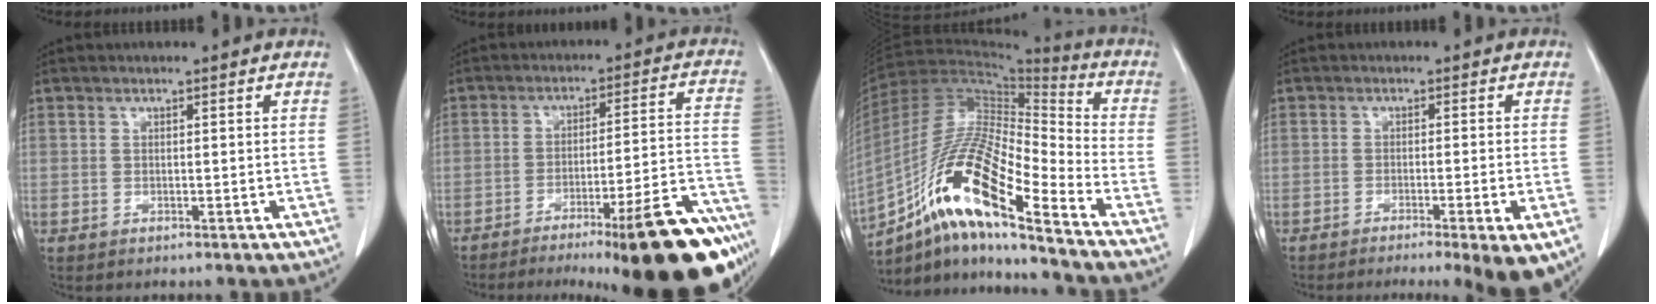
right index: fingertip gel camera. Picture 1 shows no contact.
{"total": 22.9, "force": [-15.7, 2.3, 16.6], "torque": [-0.137, 0.026, -0.225]}
{"total": 18.5, "force": [-10.7, 2.6, 14.8], "torque": [-0.290, 0.001, -0.191]}
{"total": 9.4, "force": [-5.9, 0.6, 7.3], "torque": [-0.086, -0.014, -0.084]}